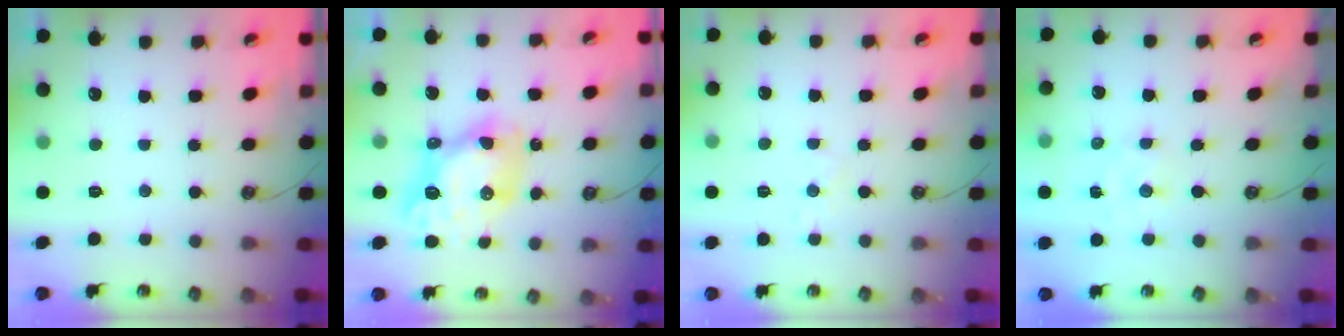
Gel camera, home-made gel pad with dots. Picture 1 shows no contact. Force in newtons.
{"total": 11.3, "press": 11.2, "slide": 1.5}
{"total": 4.2, "press": 4.2, "slide": 0.4}
{"total": 1.6, "press": 1.5, "slide": 0.3}